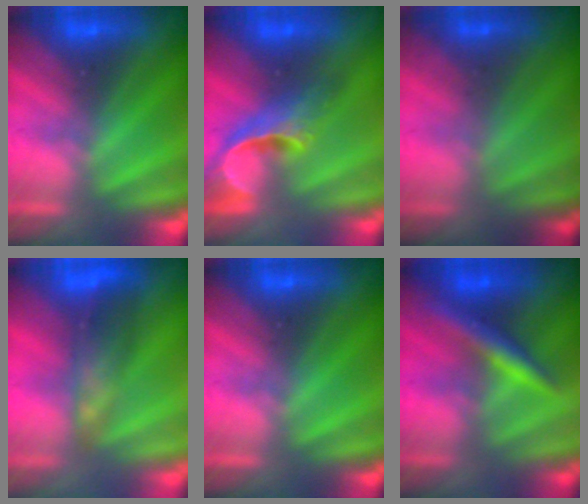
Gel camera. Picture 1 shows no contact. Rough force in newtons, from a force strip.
{"total": 4.7}
{"total": 1.8}
{"total": 7.8}
{"total": 0.0}
{"total": 2.4}